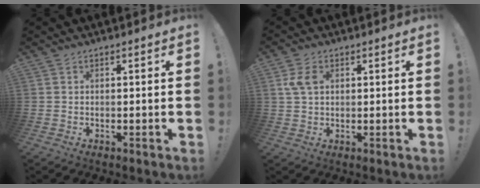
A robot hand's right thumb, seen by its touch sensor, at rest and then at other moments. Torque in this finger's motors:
{"motor_torque": [0.69, 0.81, 0.19, -0.14, 0.03]}